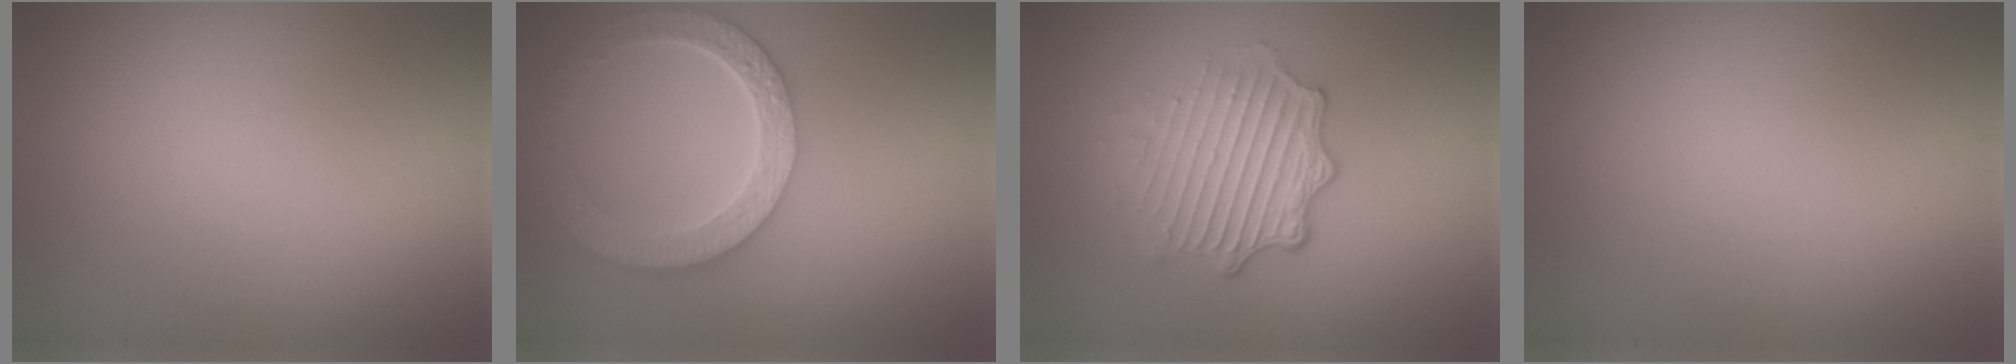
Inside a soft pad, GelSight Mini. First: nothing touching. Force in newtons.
{"total": 6.1, "press": 4.8, "slide": 3.8}
{"total": 4.6, "press": 3.3, "slide": 3.3}
{"total": 0.0}